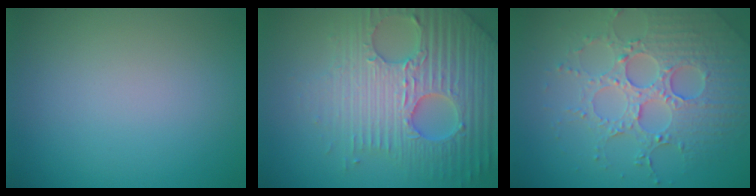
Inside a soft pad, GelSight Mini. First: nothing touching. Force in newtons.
{"total": 7.3, "press": 7.1, "slide": 1.7}
{"total": 5.6, "press": 4.8, "slide": 2.9}